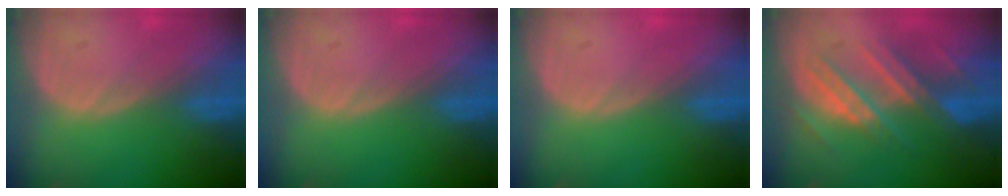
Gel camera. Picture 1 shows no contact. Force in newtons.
{"total": 0.0}
{"total": 0.0}
{"total": 8.3, "press": 8.0, "slide": 2.0}